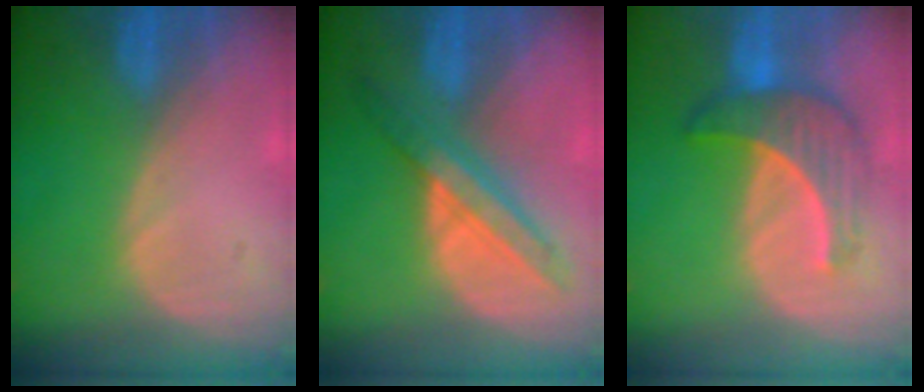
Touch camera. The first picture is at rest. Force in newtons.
{"total": 6.4, "press": 6.4, "slide": 0.7}
{"total": 6.9, "press": 6.8, "slide": 1.2}